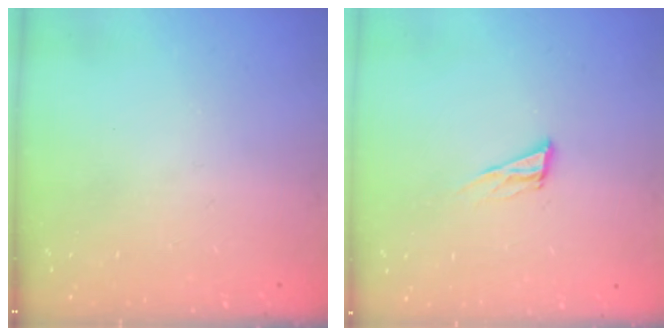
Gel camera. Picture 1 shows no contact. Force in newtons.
{"total": 8.4, "press": 8.0, "slide": 2.2}